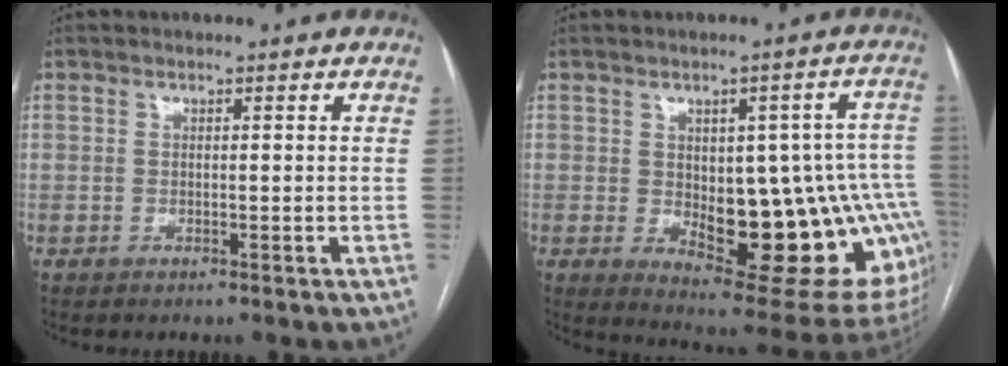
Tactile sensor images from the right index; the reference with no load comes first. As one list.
[{"total": 21.8, "force": [-2.6, 7.4, 20.3], "torque": [-0.191, 0.016, -0.007]}]